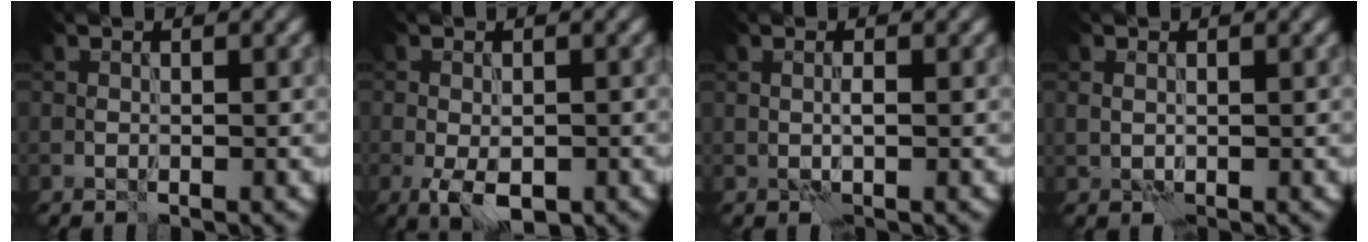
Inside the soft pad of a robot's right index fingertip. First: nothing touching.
{"total": 4.0, "force": [-1.8, 1.7, 3.1], "torque": [-0.056, -0.006, -0.029]}
{"total": 0.7, "force": [0.0, -0.2, 0.7], "torque": [-0.016, 0.006, 0.000]}
{"total": 0.6, "force": [0.1, 0.4, 0.4], "torque": [-0.012, 0.002, 0.003]}